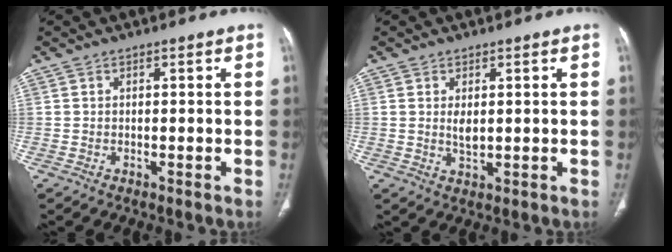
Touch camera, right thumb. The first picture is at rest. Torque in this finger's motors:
{"motor_torque": [0.67, 0.79, 0.38, -0.53, 0.07]}